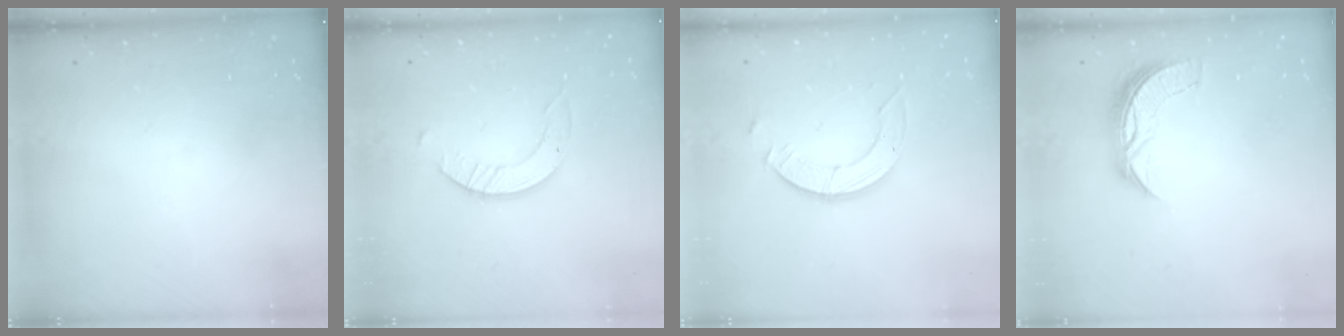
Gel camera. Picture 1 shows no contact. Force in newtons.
{"total": 2.4, "press": 2.4, "slide": 0.3}
{"total": 4.2, "press": 4.2, "slide": 0.2}
{"total": 7.7, "press": 7.7, "slide": 0.0}